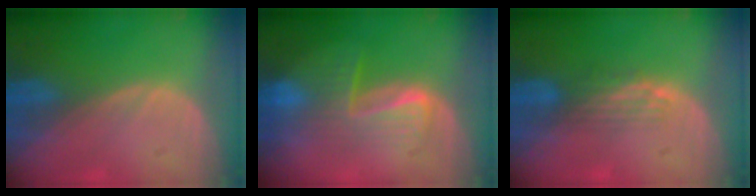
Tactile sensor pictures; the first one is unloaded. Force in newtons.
{"total": 6.4, "press": 6.2, "slide": 1.5}
{"total": 3.3, "press": 2.8, "slide": 1.7}